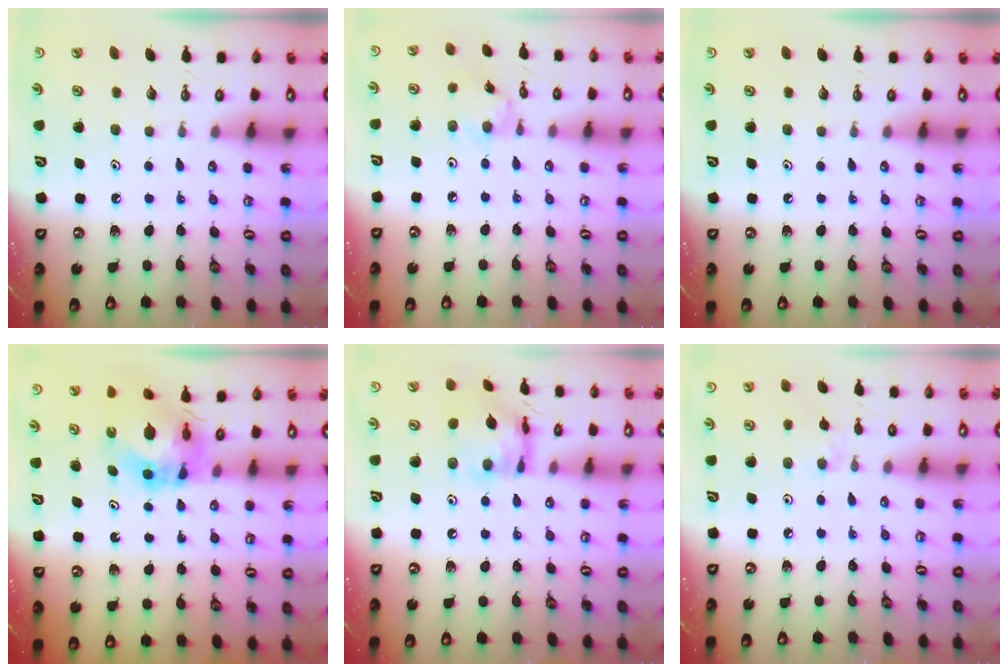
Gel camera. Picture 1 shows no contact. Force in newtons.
{"total": 1.8, "press": 1.7, "slide": 0.1}
{"total": 0.0}
{"total": 7.1, "press": 7.1, "slide": 0.7}
{"total": 13.2, "press": 13.2, "slide": 1.3}
{"total": 3.3, "press": 3.2, "slide": 0.6}